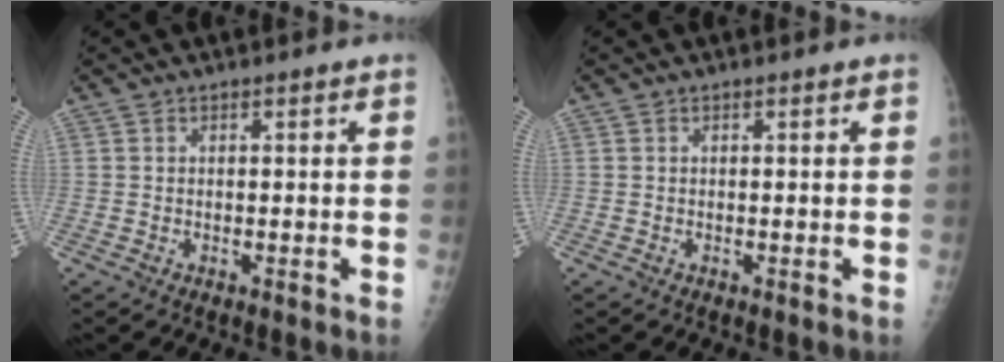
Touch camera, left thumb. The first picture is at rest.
{"total": 0.0}